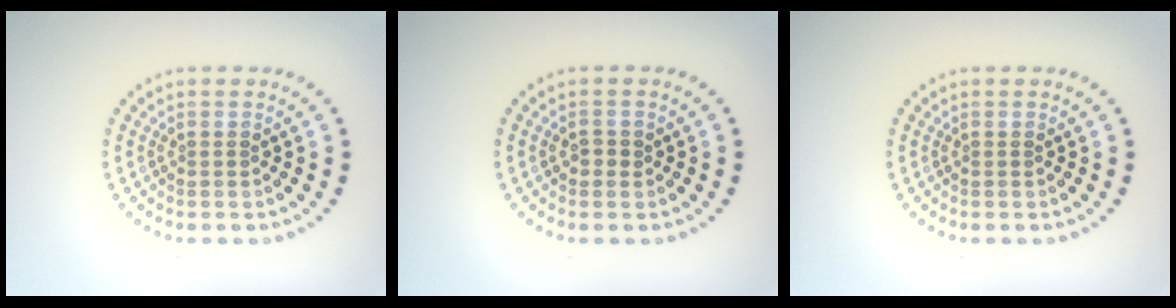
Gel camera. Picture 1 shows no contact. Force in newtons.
{"total": 1.1, "press": 1.0, "slide": 0.4}
{"total": 0.0}